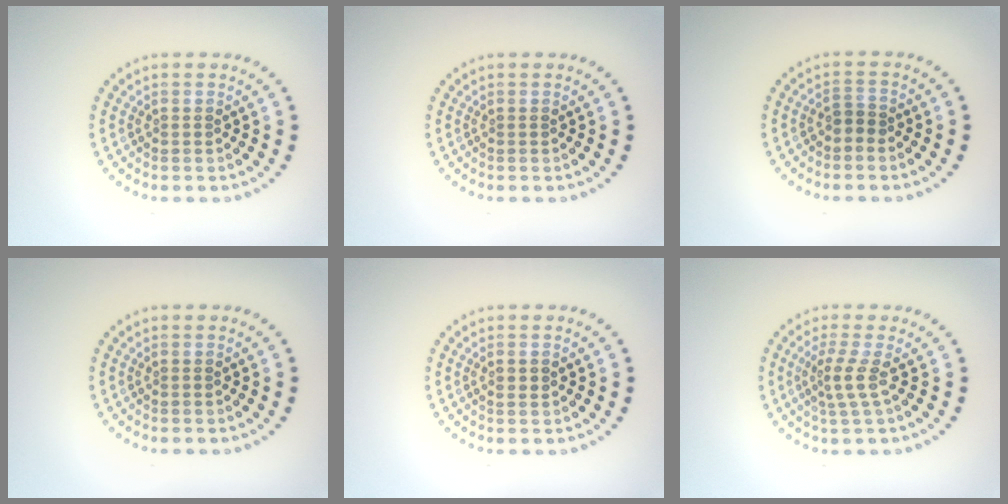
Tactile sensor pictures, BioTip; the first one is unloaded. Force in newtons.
{"total": 0.0}
{"total": 1.3, "press": 1.0, "slide": 0.8}
{"total": 0.0}
{"total": 1.1, "press": 1.0, "slide": 0.4}
{"total": 2.3, "press": 1.5, "slide": 1.8}